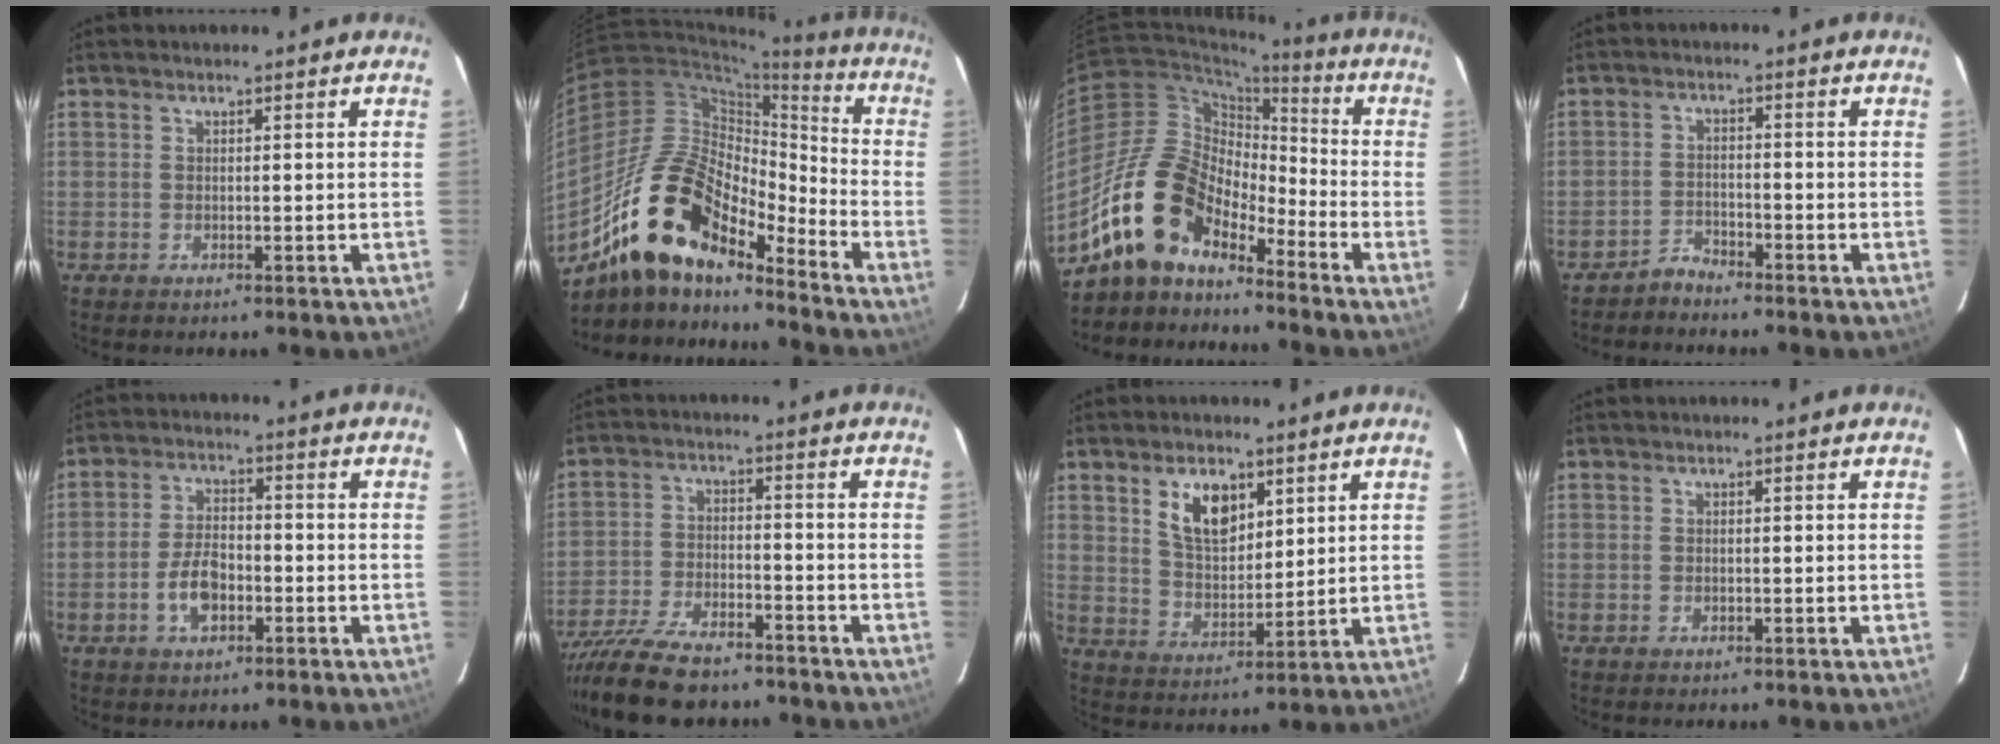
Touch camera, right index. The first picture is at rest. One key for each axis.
{"total": 19.5, "fx": -14.2, "fy": 7.1, "fz": 11.2, "tx": -0.195, "ty": 0.001, "tz": -0.276}
{"total": 14.4, "fx": -10.9, "fy": 6.6, "fz": 6.7, "tx": -0.119, "ty": 0.018, "tz": -0.211}
{"total": 2.6, "fx": -2.6, "fy": 0.6, "fz": -0.1, "tx": 0.000, "ty": 0.005, "tz": -0.050}
{"total": 6.7, "fx": -2.6, "fy": 3.7, "fz": 4.9, "tx": -0.101, "ty": 0.008, "tz": -0.044}
{"total": 16.4, "fx": -13.7, "fy": 5.1, "fz": 7.5, "tx": -0.168, "ty": -0.026, "tz": -0.232}
{"total": 9.0, "fx": 4.5, "fy": 4.9, "fz": 6.2, "tx": -0.109, "ty": 0.008, "tz": 0.093}
{"total": 0.6, "fx": -0.2, "fy": 0.5, "fz": 0.2, "tx": -0.004, "ty": 0.000, "tz": -0.004}